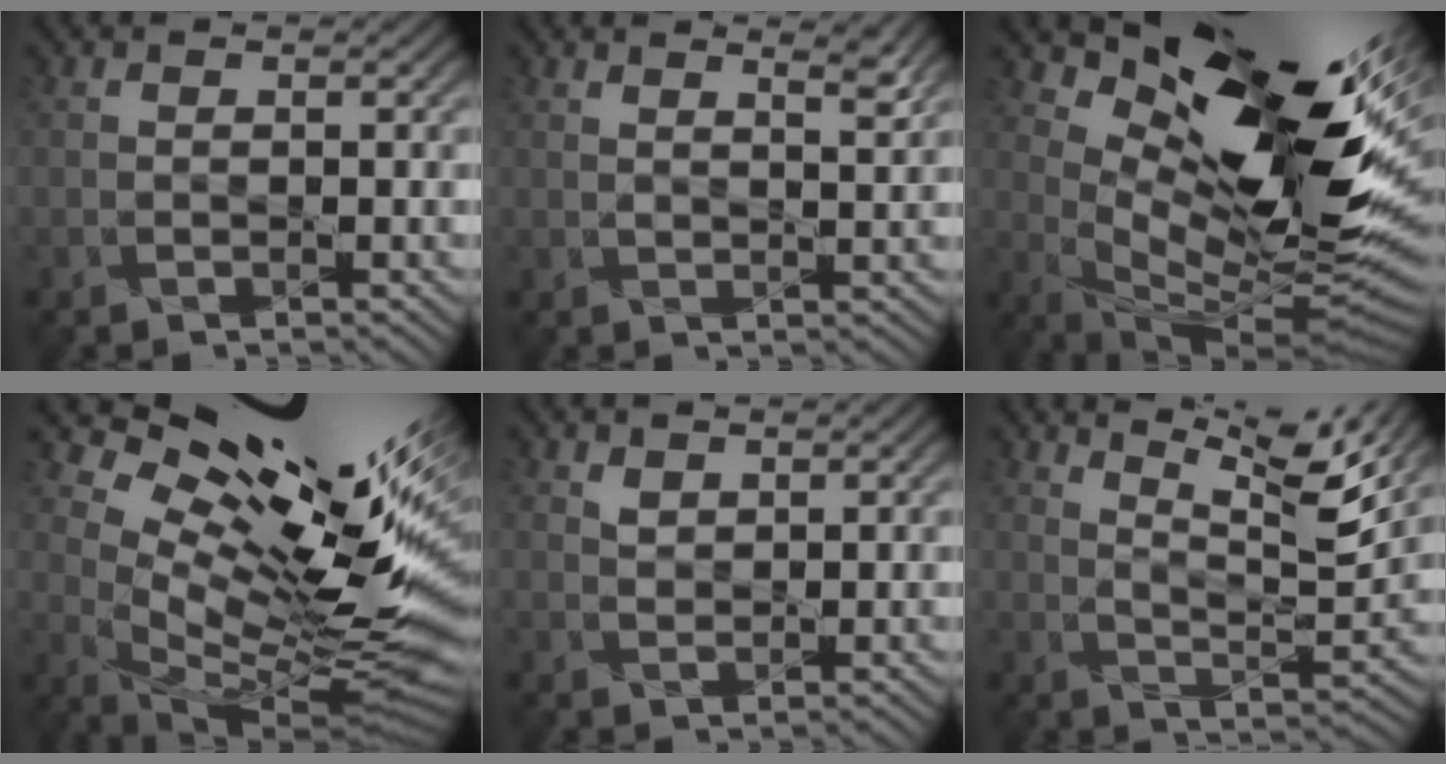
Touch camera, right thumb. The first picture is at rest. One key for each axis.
{"total": 3.9, "fx": 3.0, "fy": 0.9, "fz": 2.2, "tx": -0.028, "ty": 0.002, "tz": 0.047}
{"total": 17.1, "fx": 6.9, "fy": 7.1, "fz": 14.0, "tx": -0.229, "ty": 0.004, "tz": 0.125}
{"total": 17.9, "fx": 7.4, "fy": 7.4, "fz": 14.5, "tx": -0.210, "ty": 0.015, "tz": 0.130}
{"total": 1.4, "fx": 1.1, "fy": 0.8, "fz": 0.0, "tx": -0.004, "ty": -0.004, "tz": 0.028}
{"total": 10.9, "fx": 7.7, "fy": 2.2, "fz": 7.4, "tx": -0.131, "ty": -0.005, "tz": 0.131}